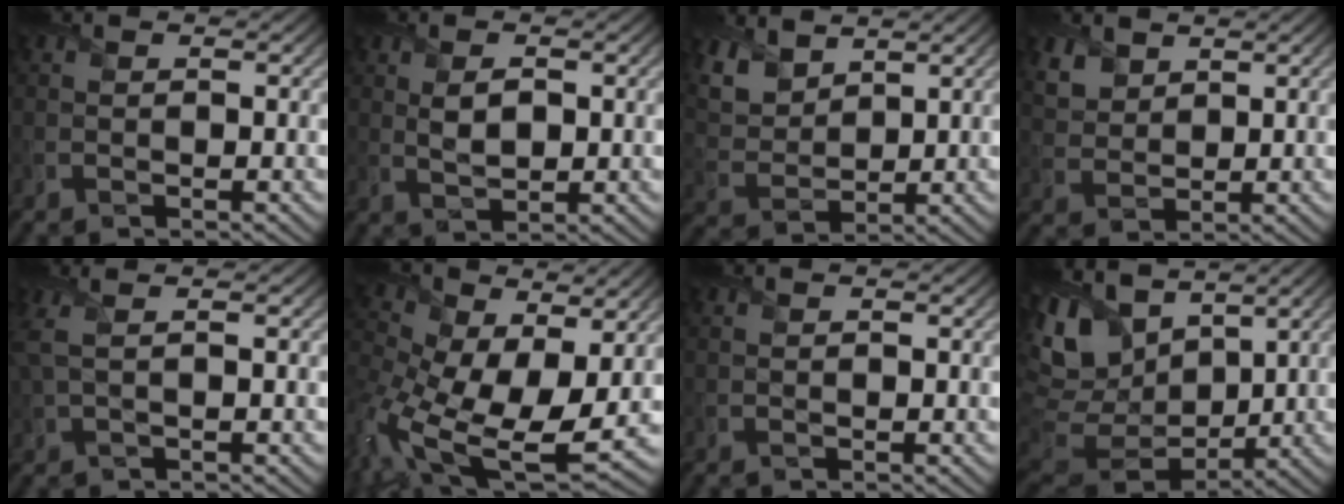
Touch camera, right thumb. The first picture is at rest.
{"total": 3.1, "force": [0.6, 1.7, 2.5], "torque": [-0.055, -0.005, 0.015]}
{"total": 6.9, "force": [5.0, 3.4, 3.4], "torque": [-0.101, 0.005, 0.103]}
{"total": 4.2, "force": [2.9, 2.5, 1.6], "torque": [-0.054, -0.004, 0.067]}
{"total": 3.1, "force": [1.1, 1.0, 2.7], "torque": [-0.066, 0.012, 0.021]}
{"total": 17.0, "force": [-2.5, 10.2, 13.3], "torque": [-0.319, -0.056, -0.026]}
{"total": 0.0}
{"total": 14.9, "force": [5.9, 9.4, 10.0], "torque": [-0.267, 0.014, 0.126]}